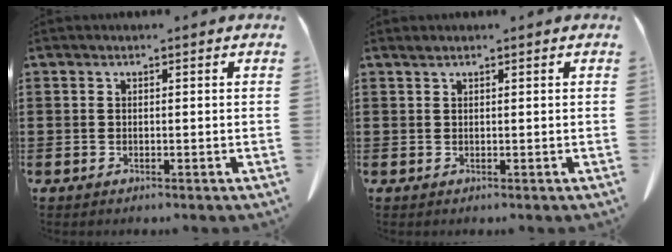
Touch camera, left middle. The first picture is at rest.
{"total": 0.6, "force": [0.5, 0.0, 0.3], "torque": [-0.008, 0.000, 0.010]}